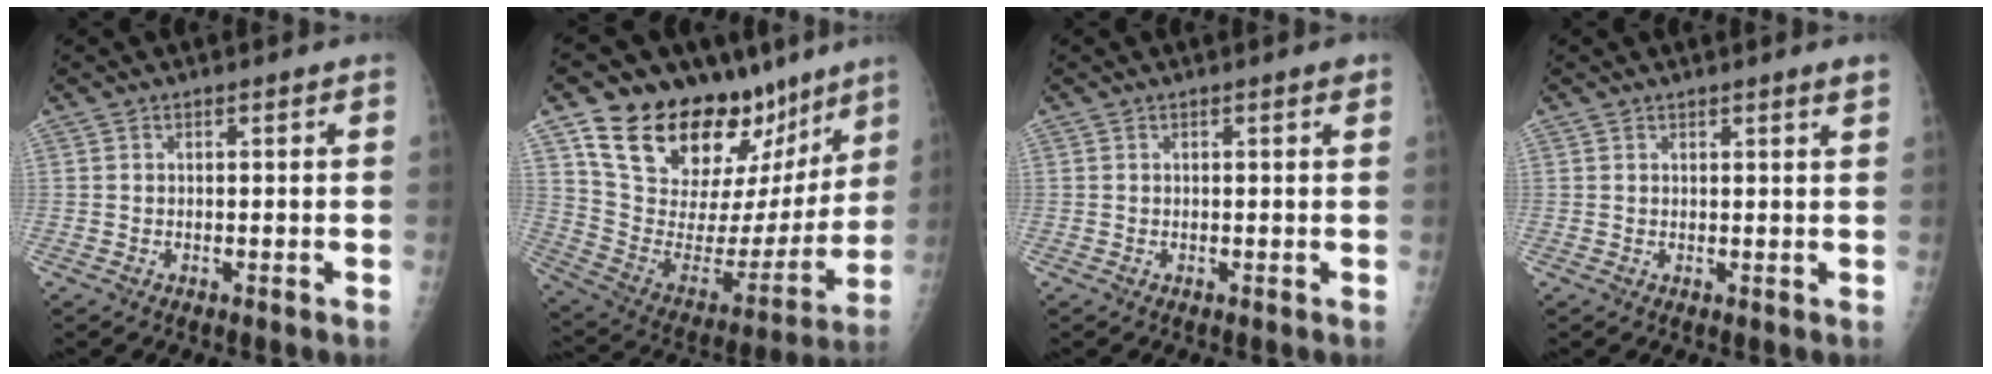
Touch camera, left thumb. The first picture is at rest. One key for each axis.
{"total": 29.3, "fx": 18.9, "fy": 15.2, "fz": 16.5, "tx": -0.219, "ty": -0.058, "tz": 0.309}
{"total": 0.8, "fx": 0.5, "fy": 0.1, "fz": 0.6, "tx": -0.008, "ty": -0.001, "tz": 0.005}
{"total": 1.4, "fx": 1.2, "fy": -0.1, "fz": 0.8, "tx": -0.006, "ty": -0.008, "tz": 0.015}